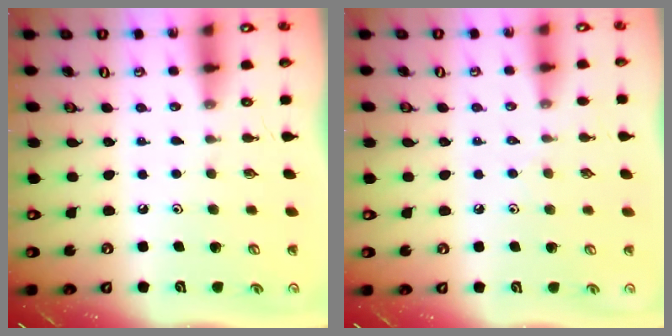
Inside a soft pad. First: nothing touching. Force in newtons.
{"total": 2.4, "press": 2.4, "slide": 0.5}